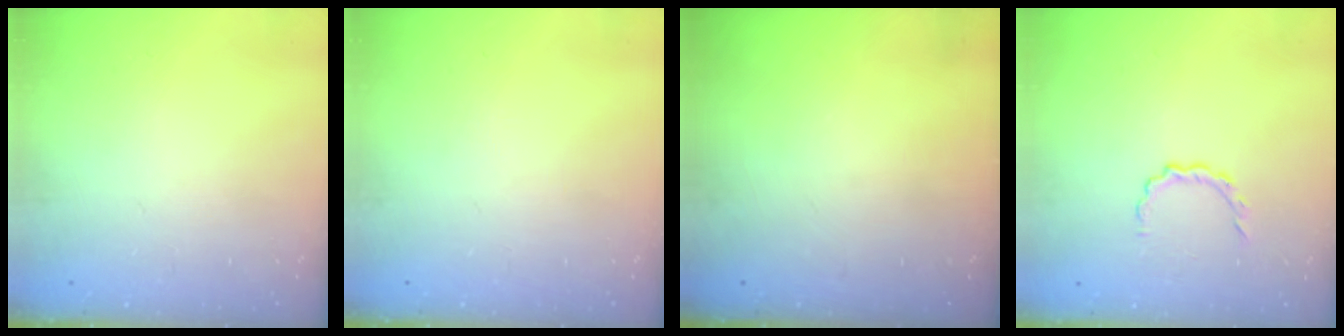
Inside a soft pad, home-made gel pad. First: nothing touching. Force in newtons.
{"total": 0.0}
{"total": 0.0}
{"total": 3.3, "press": 3.1, "slide": 1.1}